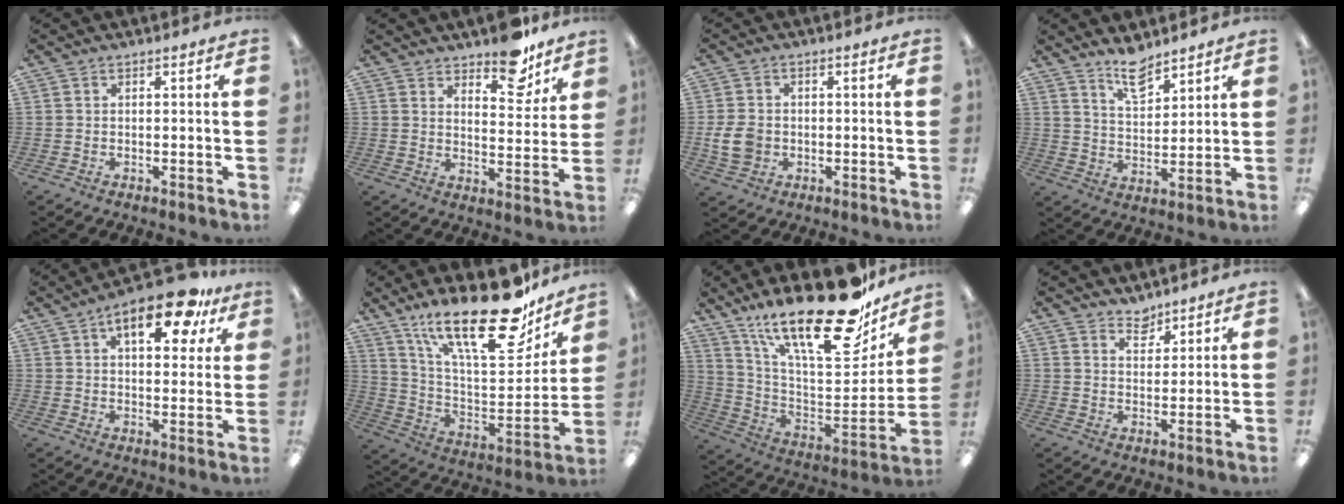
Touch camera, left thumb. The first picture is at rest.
{"total": 10.2, "force": [8.3, 3.9, 4.5], "torque": [-0.040, -0.060, 0.143]}
{"total": 6.6, "force": [-0.9, 5.3, 3.9], "torque": [-0.078, 0.005, -0.017]}
{"total": 8.2, "force": [6.6, 3.3, 3.4], "torque": [-0.054, -0.040, 0.118]}
{"total": 14.9, "force": [8.2, 6.4, 10.7], "torque": [-0.140, -0.029, 0.128]}
{"total": 27.2, "force": [18.9, 9.5, 17.1], "torque": [-0.256, -0.117, 0.320]}
{"total": 27.4, "force": [19.0, 9.0, 17.6], "torque": [-0.256, -0.133, 0.316]}
{"total": 4.4, "force": [3.9, 1.9, 0.5], "torque": [0.003, -0.028, 0.070]}